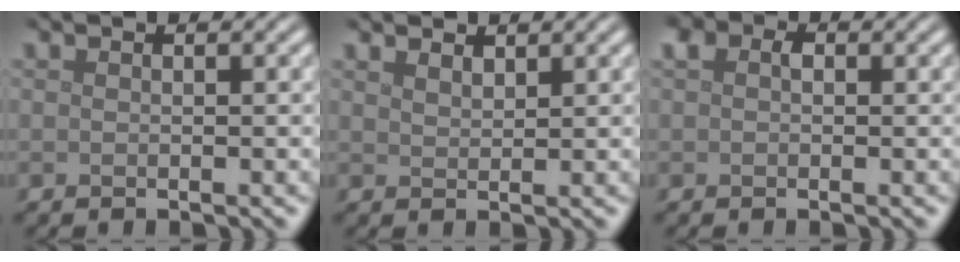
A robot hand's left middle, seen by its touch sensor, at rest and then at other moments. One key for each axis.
{"total": 1.8, "fx": 1.7, "fy": 0.5, "fz": 0.5, "tx": -0.010, "ty": -0.002, "tz": 0.029}
{"total": 1.9, "fx": 0.6, "fy": 1.5, "fz": 1.0, "tx": -0.018, "ty": 0.002, "tz": 0.006}